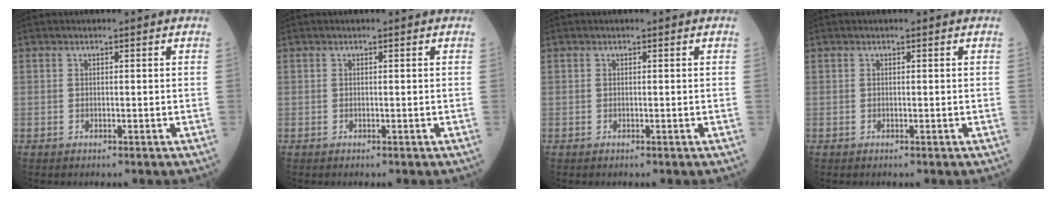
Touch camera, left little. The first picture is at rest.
{"total": 0.0}
{"total": 0.0}
{"total": 0.0}